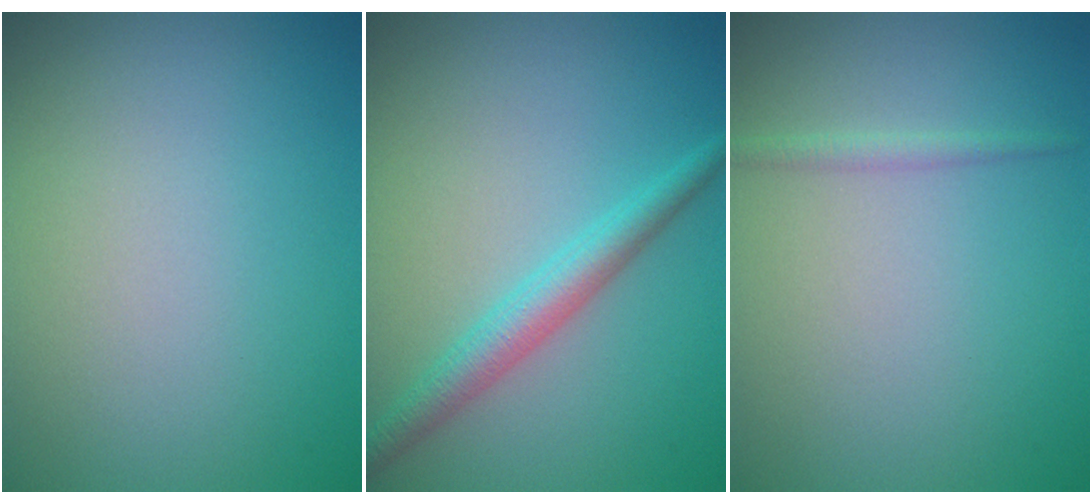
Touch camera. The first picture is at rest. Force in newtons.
{"total": 3.0, "press": 3.0, "slide": 0.1}
{"total": 1.0, "press": 1.0, "slide": 0.0}